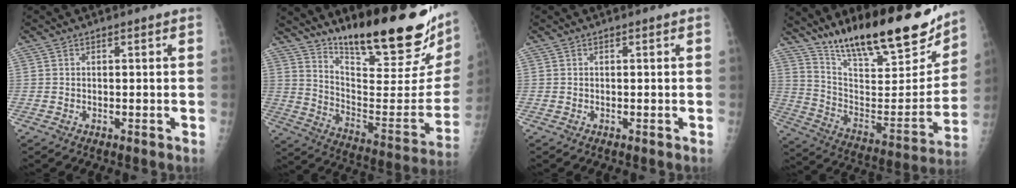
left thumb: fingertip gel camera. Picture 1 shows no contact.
{"total": 29.1, "force": [20.8, 6.2, 19.4], "torque": [-0.269, -0.119, 0.312]}
{"total": 0.0}
{"total": 25.4, "force": [19.3, 7.1, 15.0], "torque": [-0.202, -0.086, 0.311]}